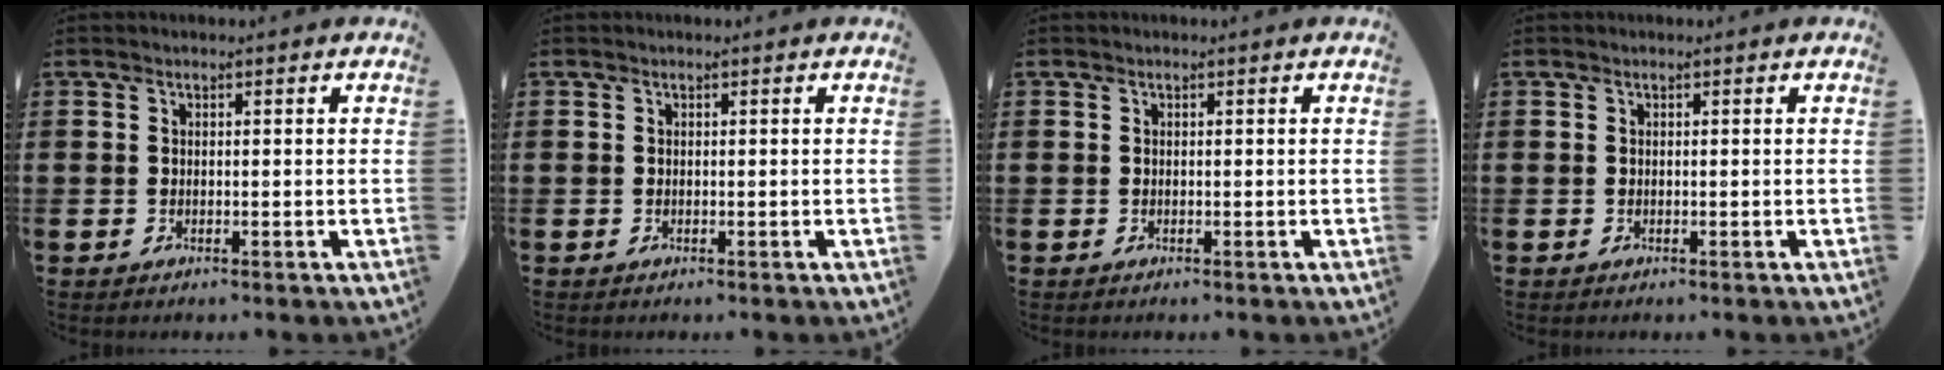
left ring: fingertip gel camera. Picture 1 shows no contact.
{"total": 0.0}
{"total": 0.0}
{"total": 0.0}